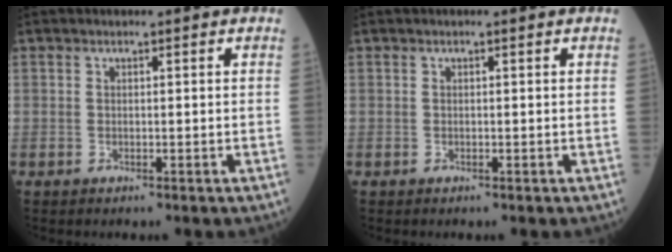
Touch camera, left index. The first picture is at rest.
{"total": 0.0}